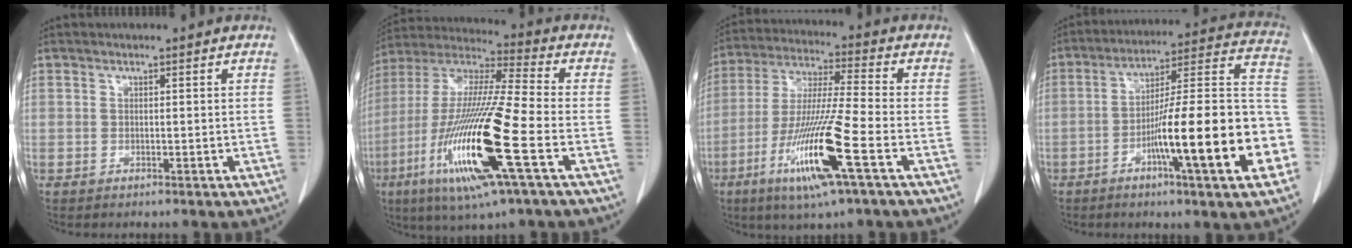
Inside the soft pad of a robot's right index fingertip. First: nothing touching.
{"total": 21.8, "force": [-7.4, 1.3, 20.4], "torque": [-0.439, -0.037, -0.146]}
{"total": 15.5, "force": [-6.5, -0.2, 14.1], "torque": [-0.290, -0.025, -0.124]}
{"total": 22.0, "force": [-7.2, 1.3, 20.8], "torque": [-0.251, 0.012, -0.110]}